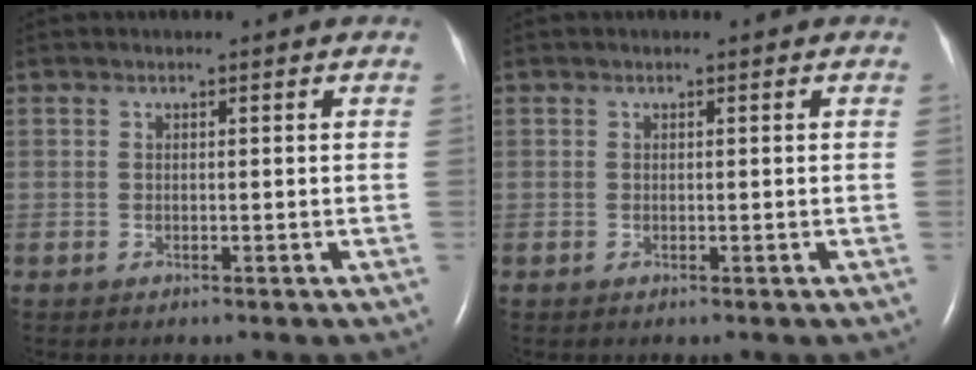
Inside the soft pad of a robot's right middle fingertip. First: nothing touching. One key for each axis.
{"total": 0.0}